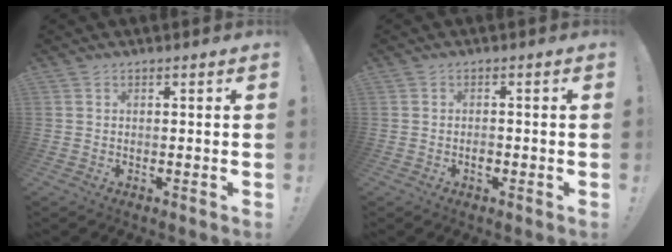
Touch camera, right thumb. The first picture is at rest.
{"total": 1.9, "force": [-1.0, 1.1, 1.1], "torque": [-0.013, -0.001, -0.018]}